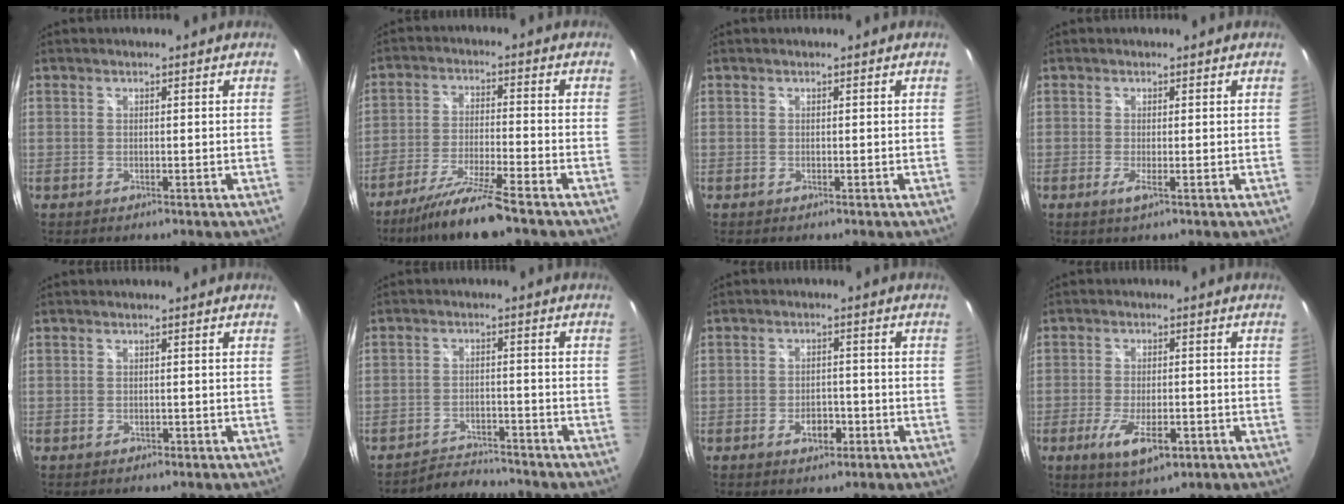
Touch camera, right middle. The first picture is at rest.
{"total": 9.8, "force": [-8.1, -0.8, 5.4], "torque": [-0.122, -0.013, -0.146]}
{"total": 0.0}
{"total": 1.4, "force": [-0.3, -0.2, 1.3], "torque": [-0.027, -0.007, -0.008]}
{"total": 0.6, "force": [-0.3, 0.5, 0.0], "torque": [0.000, -0.002, -0.004]}
{"total": 5.2, "force": [-5.1, 0.8, -0.3], "torque": [-0.015, 0.006, -0.087]}
{"total": 4.0, "force": [-2.0, 2.4, 2.4], "torque": [-0.045, -0.001, -0.027]}
{"total": 8.1, "force": [-3.8, 3.0, 6.5], "torque": [-0.138, -0.022, -0.062]}